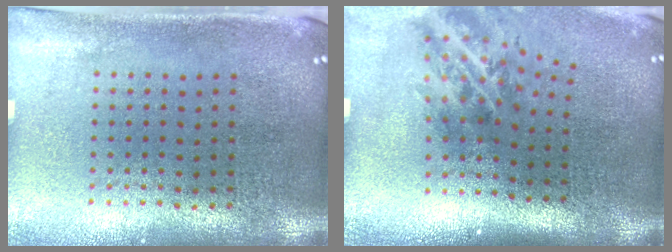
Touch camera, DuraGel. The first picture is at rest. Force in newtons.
{"total": 1.9, "press": 1.3, "slide": 1.5}